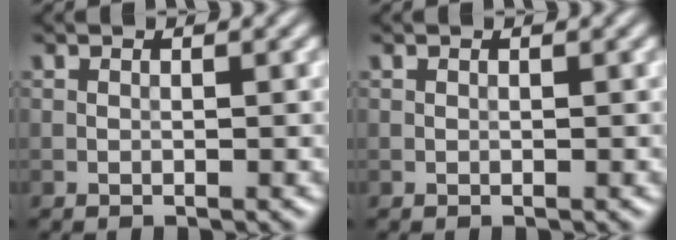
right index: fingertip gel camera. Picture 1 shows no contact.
{"total": 0.0}